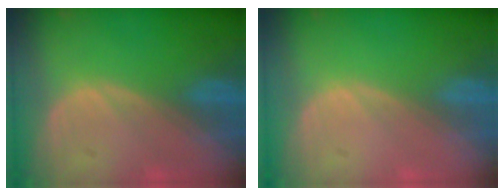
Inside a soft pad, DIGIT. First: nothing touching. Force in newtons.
{"total": 0.0}